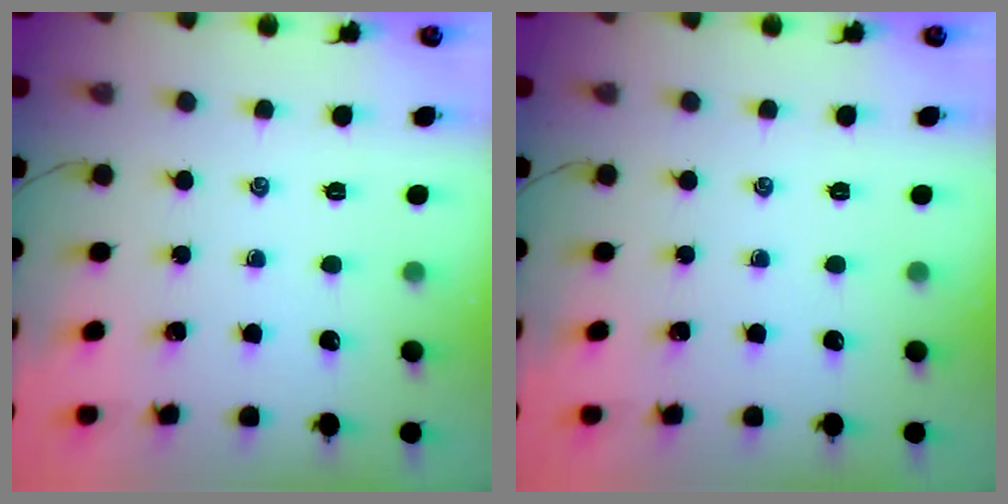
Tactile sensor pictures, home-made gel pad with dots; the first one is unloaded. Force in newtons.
{"total": 0.0}